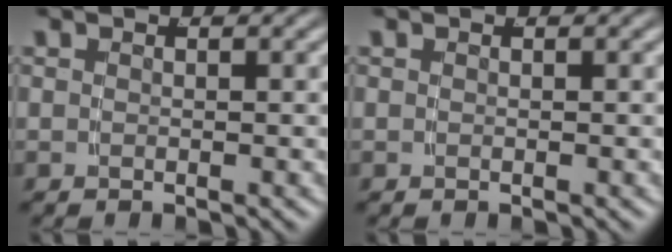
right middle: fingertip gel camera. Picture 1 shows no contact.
{"total": 0.0}